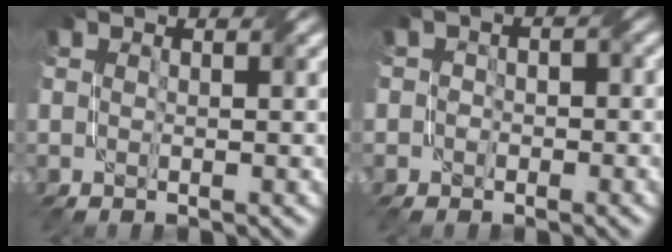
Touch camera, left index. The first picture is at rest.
{"total": 2.0, "force": [-0.9, 1.7, 0.5], "torque": [0.002, 0.007, -0.020]}